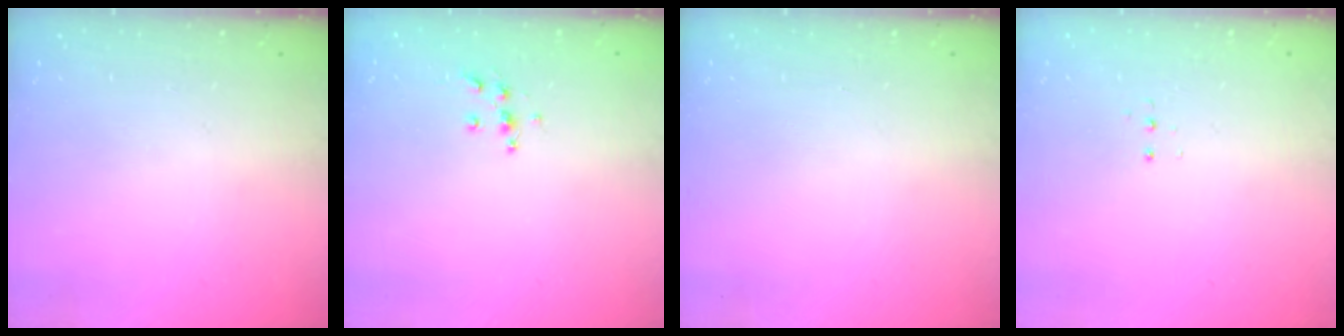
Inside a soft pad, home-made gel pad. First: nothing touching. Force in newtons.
{"total": 6.1, "press": 6.1, "slide": 0.4}
{"total": 0.0}
{"total": 3.3, "press": 3.2, "slide": 0.6}